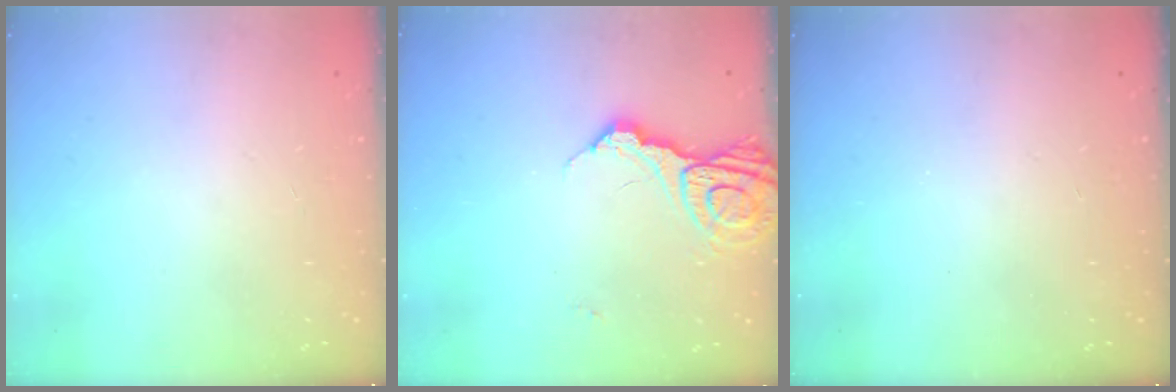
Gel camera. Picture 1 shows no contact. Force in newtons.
{"total": 11.2, "press": 11.1, "slide": 1.2}
{"total": 0.0}